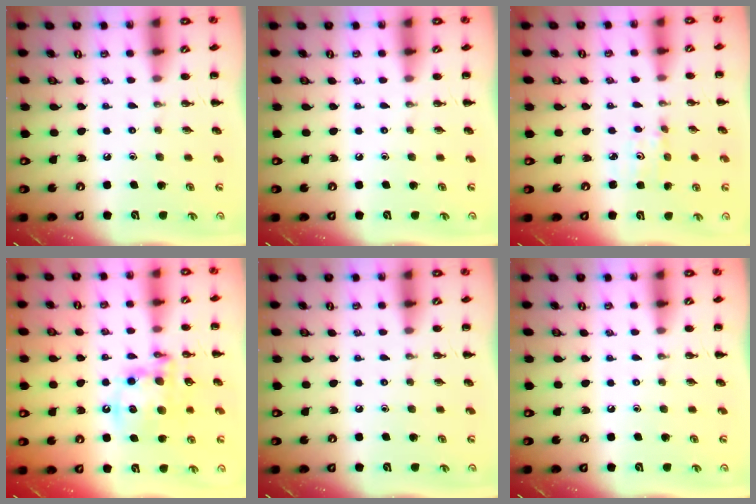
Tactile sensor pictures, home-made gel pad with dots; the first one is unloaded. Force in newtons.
{"total": 0.0}
{"total": 2.4, "press": 2.3, "slide": 0.7}
{"total": 13.5, "press": 13.1, "slide": 3.2}
{"total": 0.0}
{"total": 0.0}